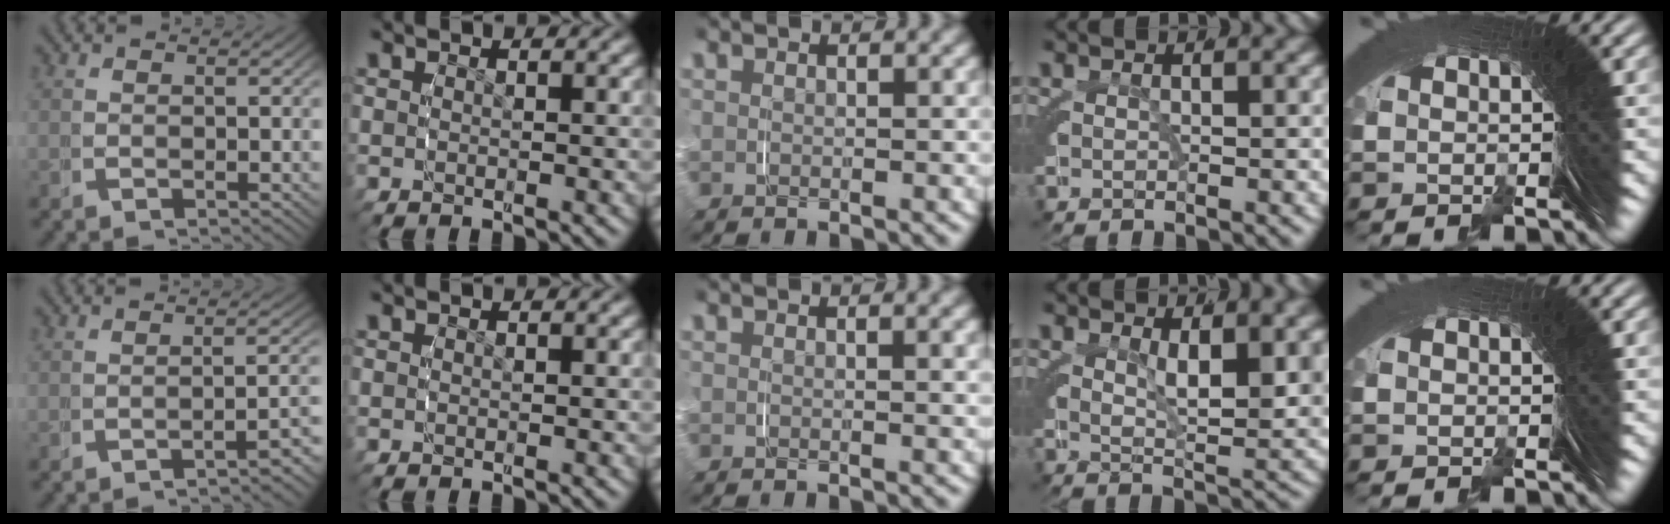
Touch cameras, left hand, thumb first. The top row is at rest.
{"thumb": {"total": 3.8, "force": [-2.8, 0.5, 2.6], "torque": [-0.030, 0.002, -0.038]}, "middle": {"total": 0.6, "force": [0.3, -0.3, 0.4], "torque": [-0.006, 0.000, 0.005]}, "ring": {"total": 4.6, "force": [2.4, 0.4, 3.9], "torque": [-0.046, -0.016, 0.046]}}